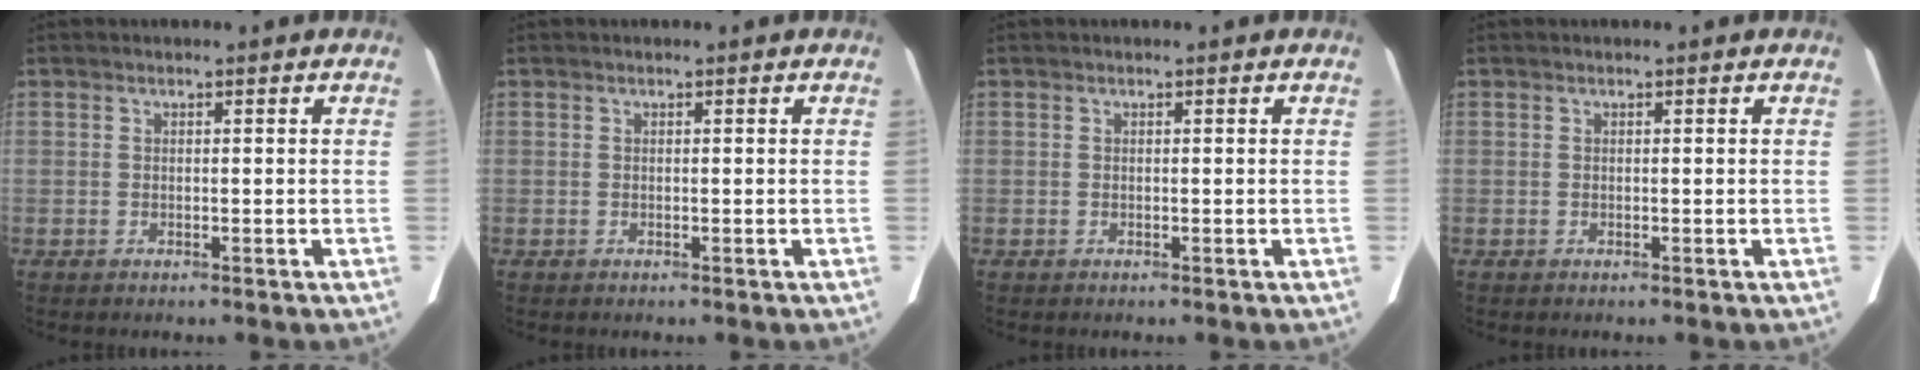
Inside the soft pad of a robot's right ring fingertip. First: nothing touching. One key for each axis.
{"total": 0.0}
{"total": 0.0}
{"total": 0.0}